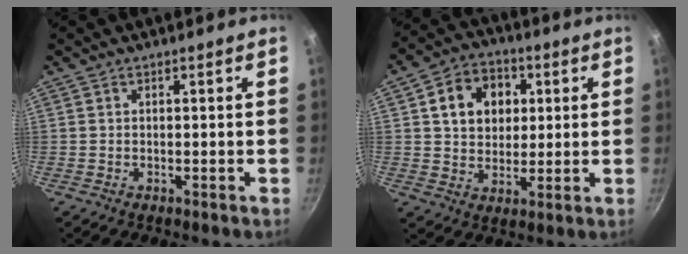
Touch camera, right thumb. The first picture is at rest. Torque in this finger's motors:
{"motor_torque": [-0.74, 1.18, 0.46, -0.39, 0.06]}